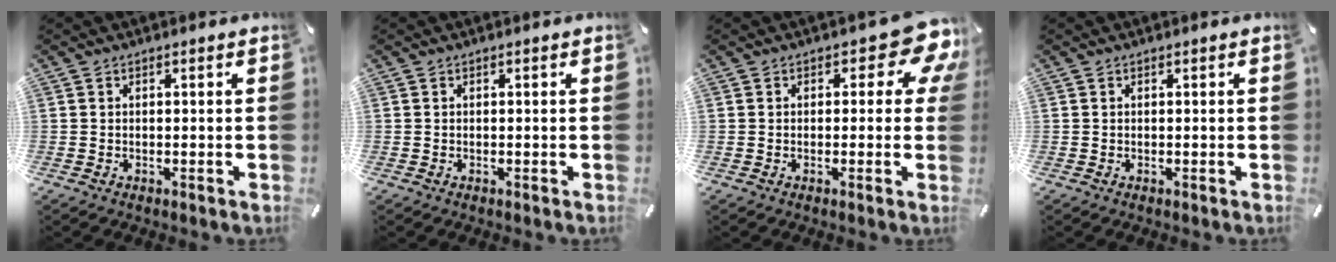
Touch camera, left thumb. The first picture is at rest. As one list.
[{"total": 0.0}, {"total": 9.1, "force": [3.9, 4.4, 6.9], "torque": [-0.080, -0.020, 0.063]}, {"total": 0.0}]